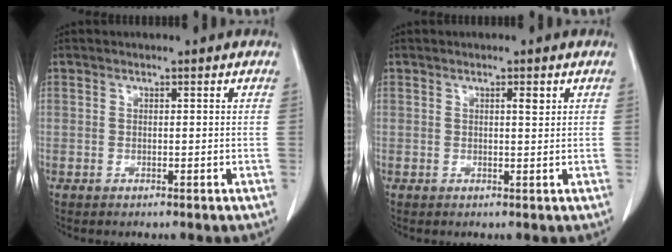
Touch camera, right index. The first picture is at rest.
{"total": 1.1, "force": [0.5, 0.2, 1.0], "torque": [-0.019, 0.000, 0.007]}